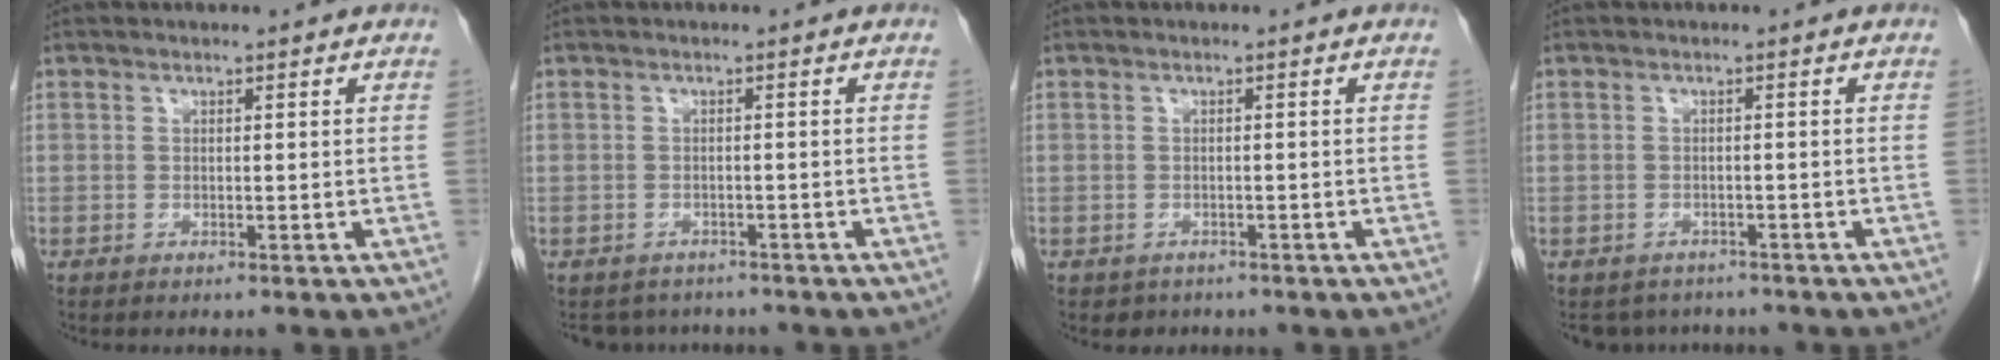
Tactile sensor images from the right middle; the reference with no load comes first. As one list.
[{"total": 4.3, "force": [-3.9, 1.8, 0.0], "torque": [0.005, 0.001, -0.052]}, {"total": 1.6, "force": [-1.1, 1.1, 0.0], "torque": [-0.007, 0.003, -0.014]}, {"total": 4.6, "force": [-4.1, 2.1, 0.1], "torque": [0.007, 0.001, -0.054]}]